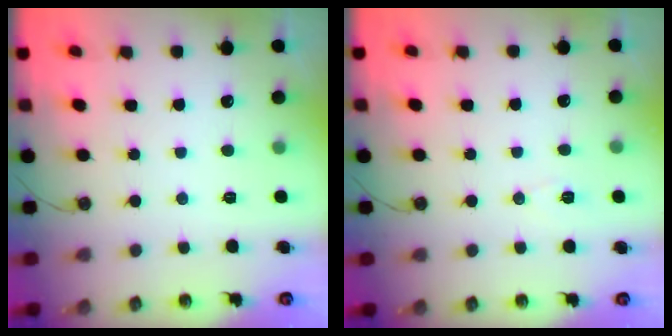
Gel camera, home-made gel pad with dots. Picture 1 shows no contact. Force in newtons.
{"total": 4.1, "press": 3.2, "slide": 2.6}